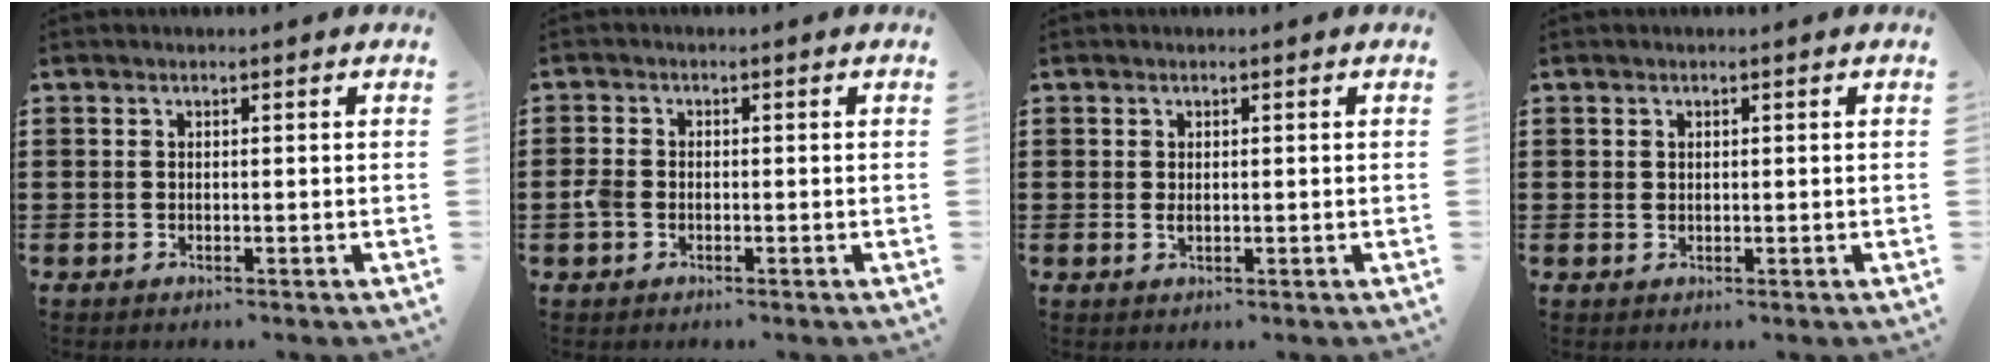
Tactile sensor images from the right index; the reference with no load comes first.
{"total": 2.5, "force": [-0.8, 1.7, 1.6], "torque": [-0.047, -0.003, -0.020]}
{"total": 0.8, "force": [0.1, 0.4, 0.6], "torque": [-0.014, 0.002, 0.002]}
{"total": 0.6, "force": [0.3, 0.5, 0.2], "torque": [-0.005, 0.004, 0.005]}